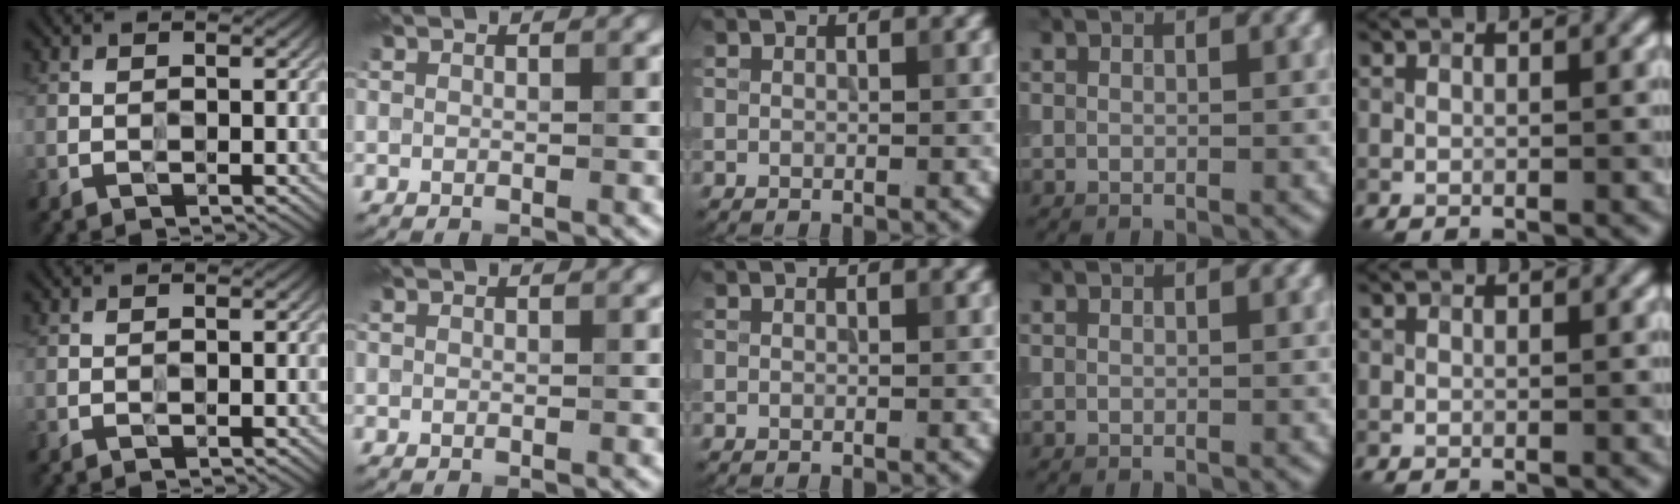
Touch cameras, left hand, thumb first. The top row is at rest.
{}